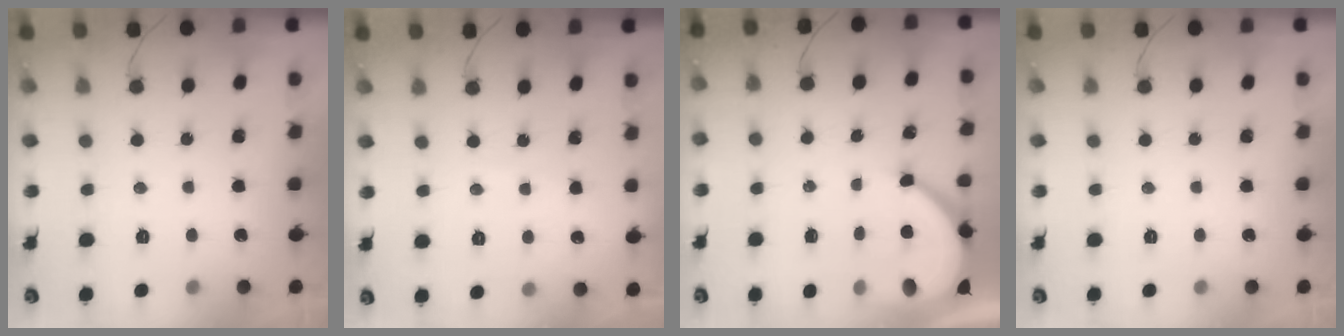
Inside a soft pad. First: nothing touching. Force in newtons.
{"total": 1.8, "press": 1.7, "slide": 0.2}
{"total": 8.5, "press": 8.5, "slide": 1.1}
{"total": 0.0}